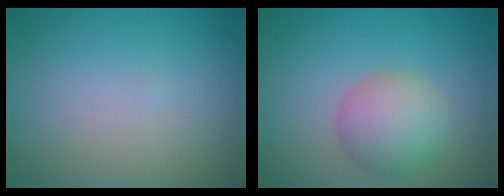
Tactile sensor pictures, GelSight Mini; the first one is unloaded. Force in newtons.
{"total": 4.7, "press": 4.7, "slide": 0.1}